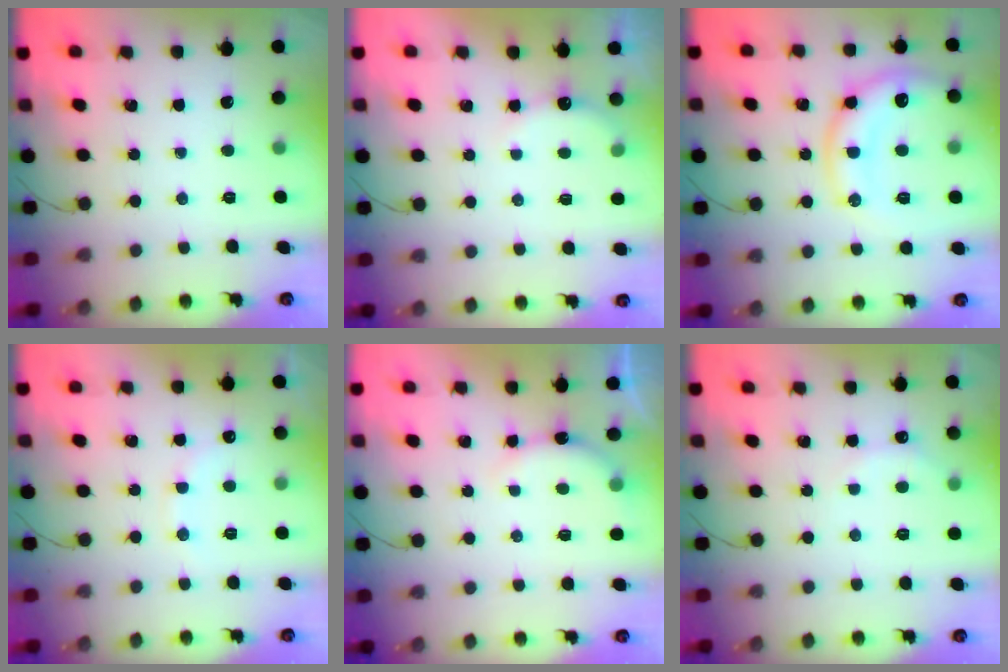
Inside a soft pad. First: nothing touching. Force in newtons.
{"total": 5.1, "press": 5.0, "slide": 1.1}
{"total": 13.7, "press": 13.6, "slide": 1.9}
{"total": 8.1, "press": 8.0, "slide": 1.2}
{"total": 5.9, "press": 5.8, "slide": 1.0}
{"total": 4.9, "press": 4.8, "slide": 0.9}